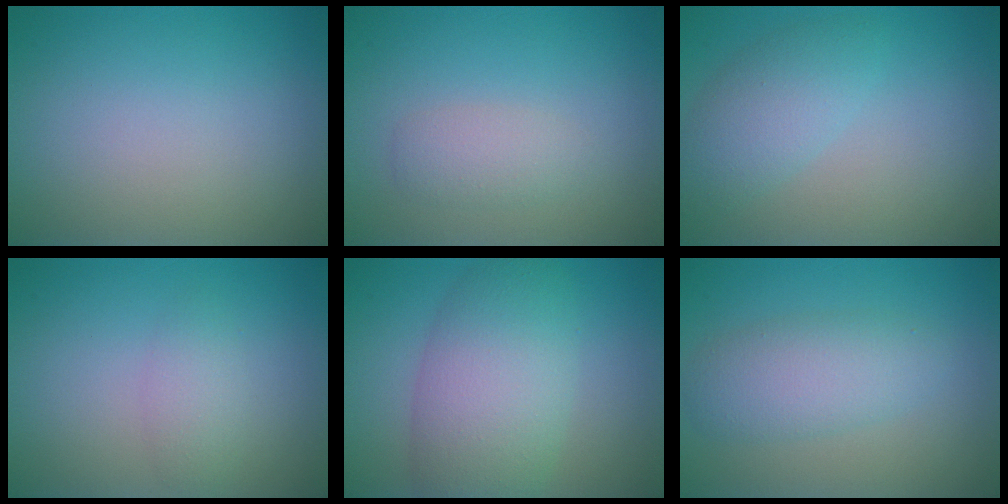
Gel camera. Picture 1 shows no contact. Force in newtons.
{"total": 1.8, "press": 1.8, "slide": 0.1}
{"total": 3.3, "press": 3.3, "slide": 0.1}
{"total": 1.7, "press": 1.7, "slide": 0.1}
{"total": 7.5, "press": 7.5, "slide": 0.4}
{"total": 3.9, "press": 3.9, "slide": 0.1}